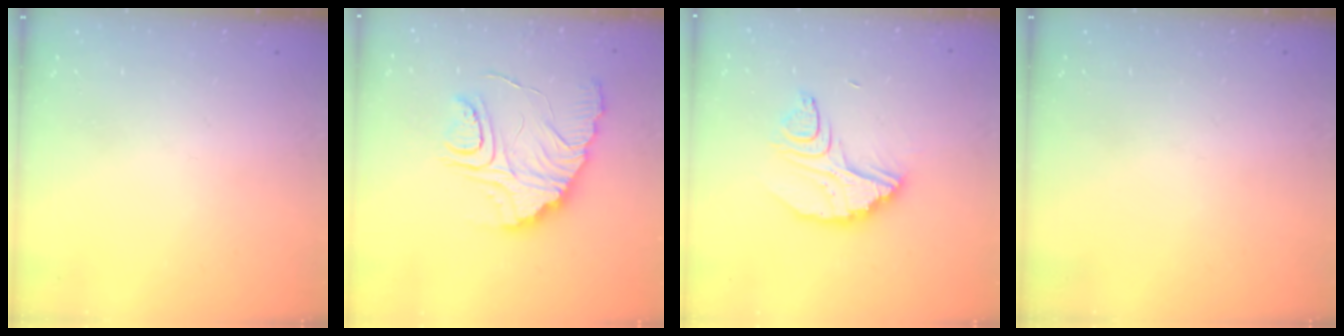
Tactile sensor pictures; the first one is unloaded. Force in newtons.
{"total": 11.9, "press": 11.9, "slide": 1.1}
{"total": 10.9, "press": 10.9, "slide": 0.7}
{"total": 0.0}